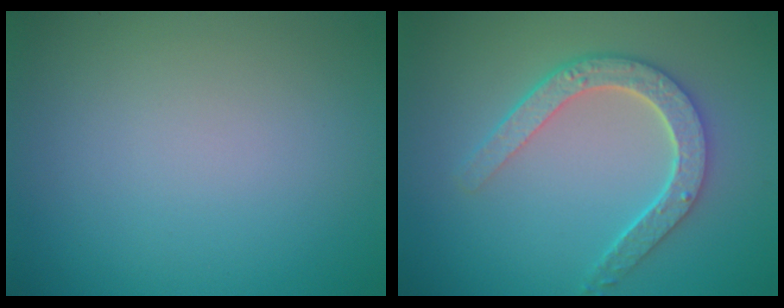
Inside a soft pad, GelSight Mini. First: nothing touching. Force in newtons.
{"total": 4.7, "press": 3.8, "slide": 2.9}